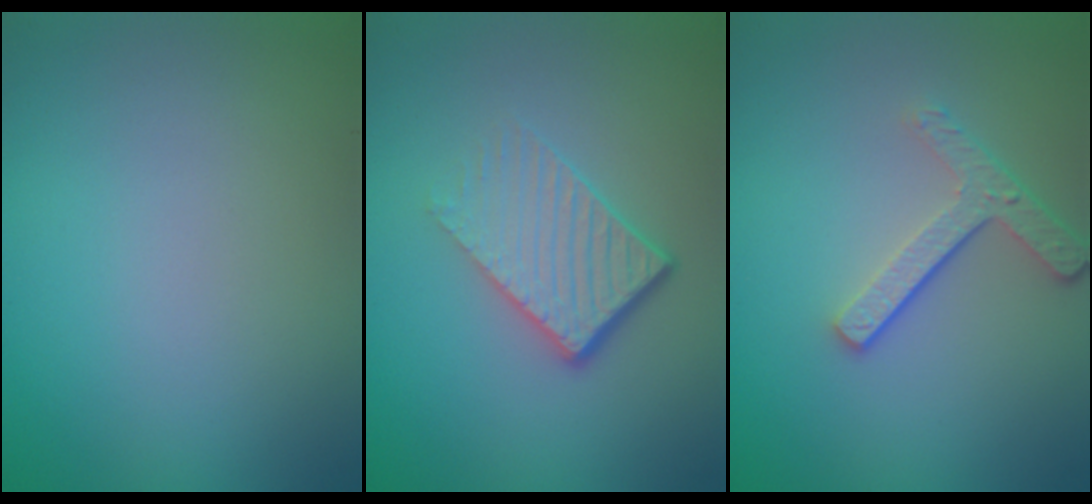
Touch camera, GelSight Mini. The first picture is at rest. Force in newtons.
{"total": 4.7, "press": 2.9, "slide": 3.8}
{"total": 3.2, "press": 2.5, "slide": 2.0}